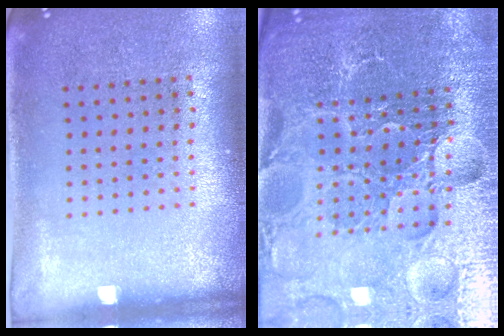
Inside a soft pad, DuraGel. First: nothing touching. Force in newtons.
{"total": 5.6, "press": 5.2, "slide": 2.1}